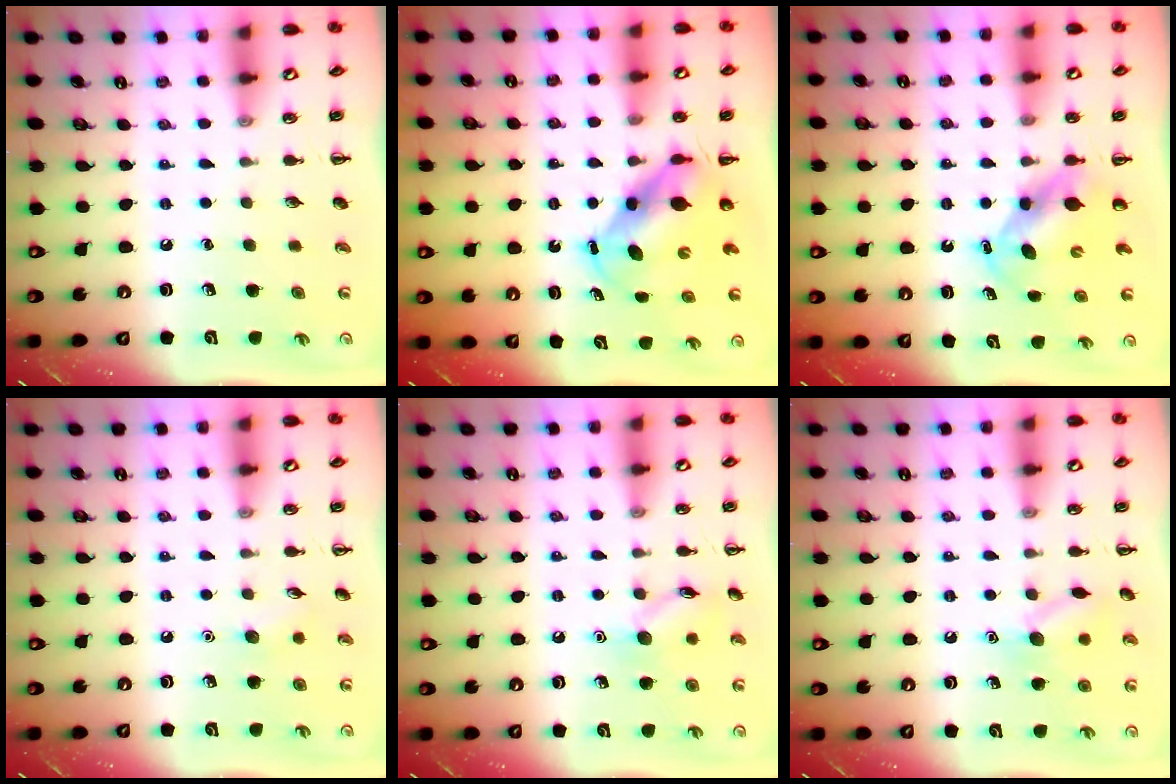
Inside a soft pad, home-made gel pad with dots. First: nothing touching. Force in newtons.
{"total": 6.5, "press": 6.3, "slide": 1.4}
{"total": 5.7, "press": 5.7, "slide": 0.8}
{"total": 5.3, "press": 5.0, "slide": 1.5}
{"total": 9.5, "press": 9.4, "slide": 0.9}
{"total": 9.8, "press": 9.7, "slide": 0.9}